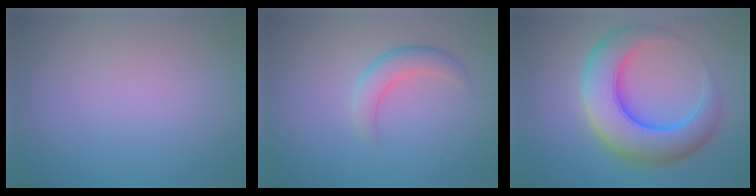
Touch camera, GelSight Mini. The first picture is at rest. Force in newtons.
{"total": 2.7, "press": 2.7, "slide": 0.1}
{"total": 9.4, "press": 9.4, "slide": 0.2}